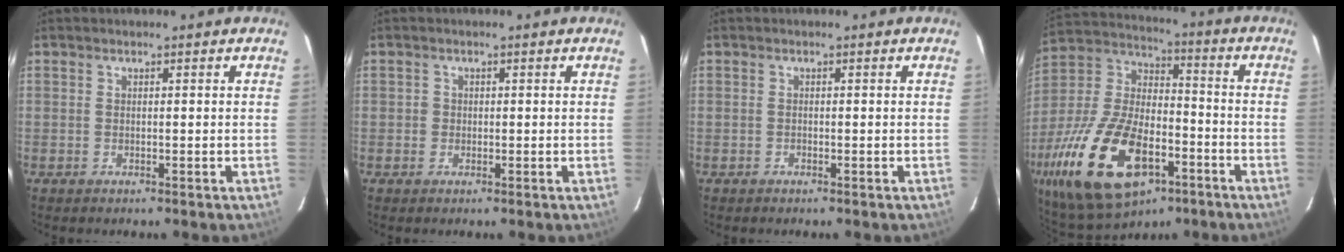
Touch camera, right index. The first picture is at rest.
{"total": 1.3, "force": [-0.2, 1.3, 0.1], "torque": [0.000, 0.001, -0.003]}
{"total": 0.0}
{"total": 25.8, "force": [-12.0, 12.9, 18.9], "torque": [-0.401, -0.025, -0.197]}